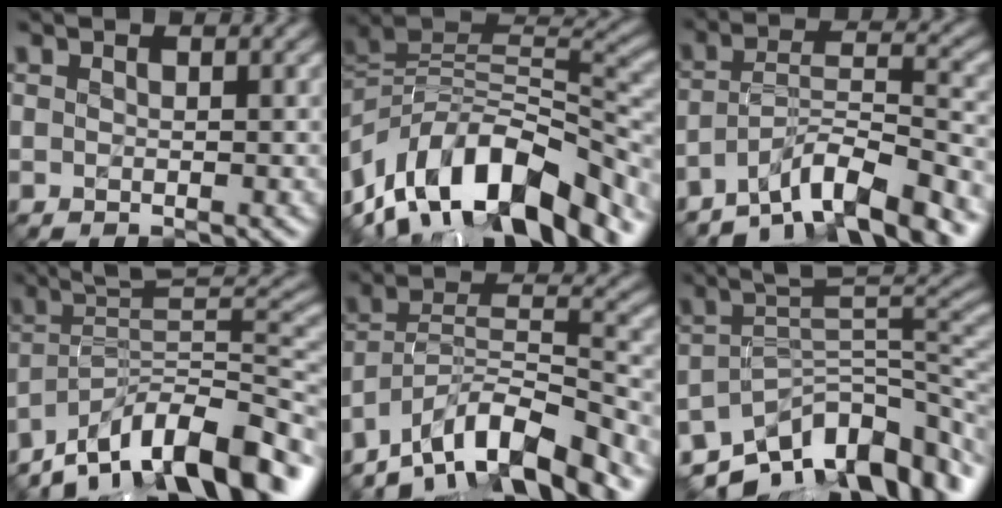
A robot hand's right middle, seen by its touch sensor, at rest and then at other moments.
{"total": 13.3, "force": [-6.3, 6.4, 9.8], "torque": [-0.169, 0.024, -0.112]}
{"total": 7.8, "force": [-6.0, 1.5, 4.8], "torque": [-0.074, 0.012, -0.107]}
{"total": 11.7, "force": [-8.7, 2.8, 7.4], "torque": [-0.104, 0.026, -0.151]}
{"total": 10.3, "force": [-8.0, 2.6, 5.8], "torque": [-0.082, 0.012, -0.153]}
{"total": 11.9, "force": [-7.8, 4.9, 7.5], "torque": [-0.123, 0.003, -0.124]}